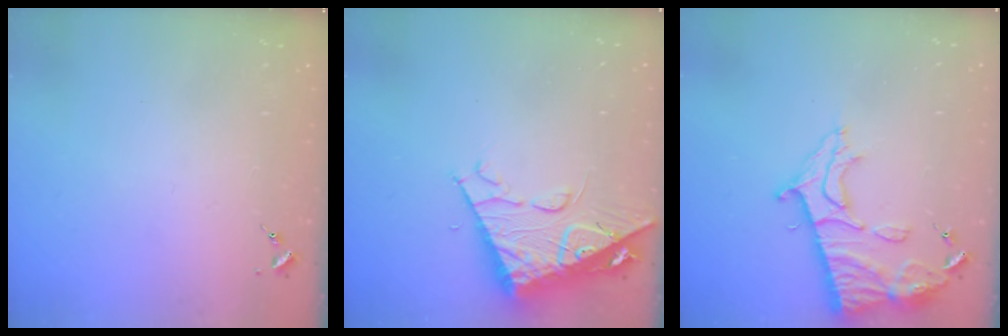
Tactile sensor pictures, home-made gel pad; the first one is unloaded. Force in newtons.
{"total": 12.6, "press": 12.5, "slide": 1.4}
{"total": 14.7, "press": 14.6, "slide": 1.3}